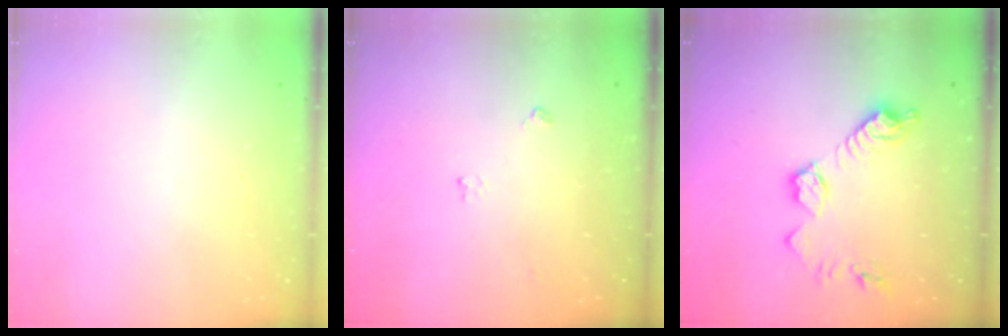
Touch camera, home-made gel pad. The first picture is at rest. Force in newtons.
{"total": 3.5, "press": 3.4, "slide": 0.6}
{"total": 12.5, "press": 12.5, "slide": 0.7}